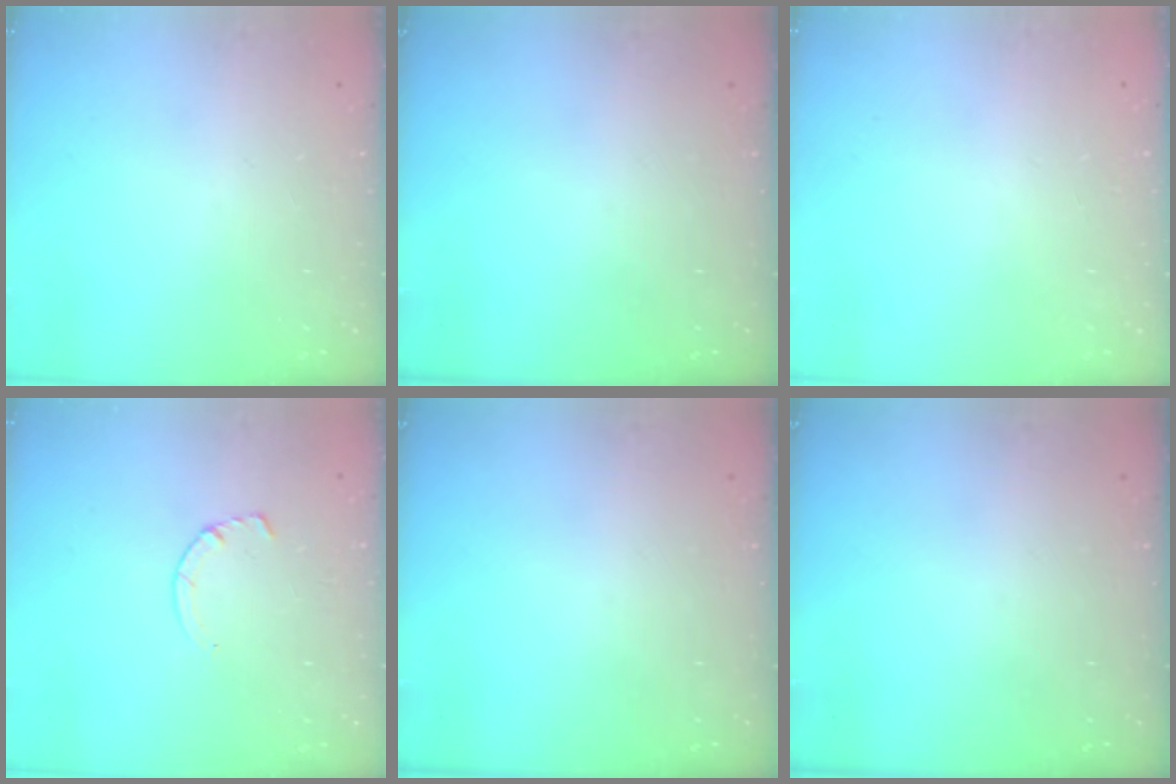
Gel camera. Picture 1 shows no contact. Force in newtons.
{"total": 0.0}
{"total": 2.4, "press": 2.4, "slide": 0.2}
{"total": 2.9, "press": 2.9, "slide": 0.4}
{"total": 0.0}
{"total": 0.0}